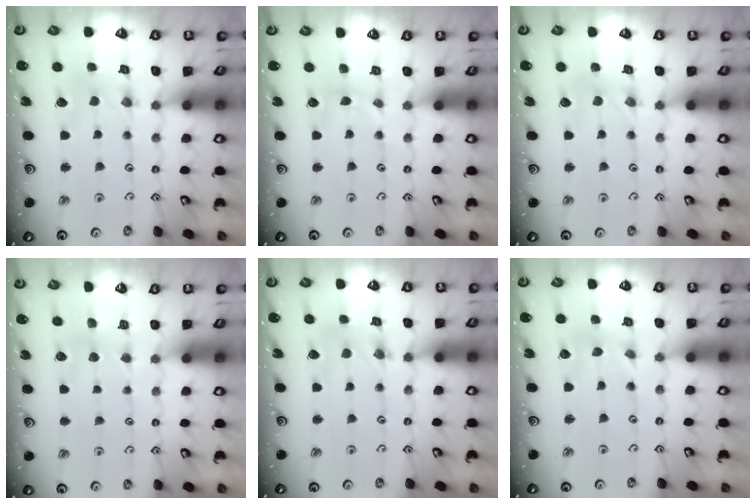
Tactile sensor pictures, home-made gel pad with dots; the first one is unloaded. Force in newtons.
{"total": 2.3, "press": 2.3, "slide": 0.3}
{"total": 1.4, "press": 1.3, "slide": 0.2}
{"total": 2.9, "press": 2.9, "slide": 0.4}
{"total": 1.8, "press": 1.8, "slide": 0.3}
{"total": 0.8, "press": 0.8, "slide": 0.0}